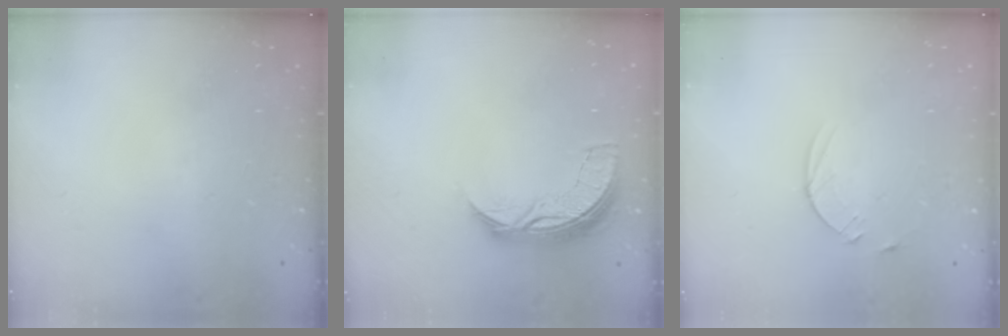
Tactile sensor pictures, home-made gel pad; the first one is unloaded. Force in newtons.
{"total": 7.9, "press": 7.9, "slide": 0.5}
{"total": 3.6, "press": 3.6, "slide": 0.5}